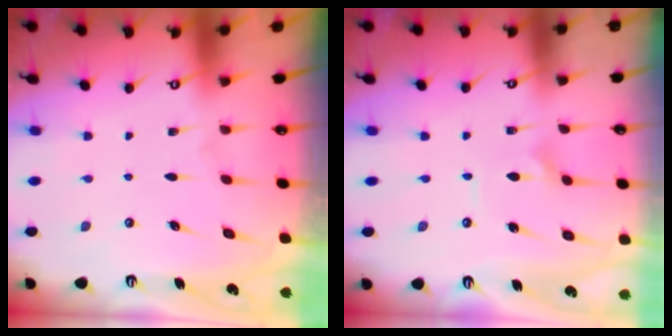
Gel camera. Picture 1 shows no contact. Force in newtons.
{"total": 1.7, "press": 1.7, "slide": 0.3}